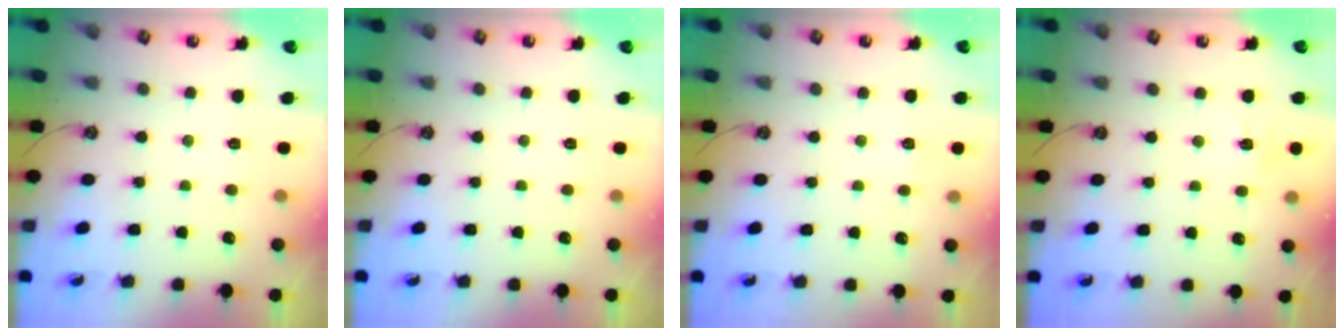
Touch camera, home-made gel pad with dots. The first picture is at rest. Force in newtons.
{"total": 0.0}
{"total": 2.7, "press": 2.6, "slide": 0.3}
{"total": 7.4, "press": 7.4, "slide": 0.6}